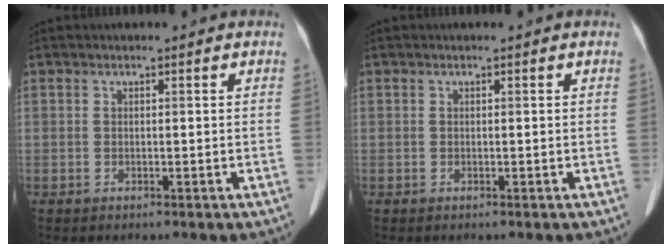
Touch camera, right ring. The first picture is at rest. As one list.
[{"total": 0.0}]